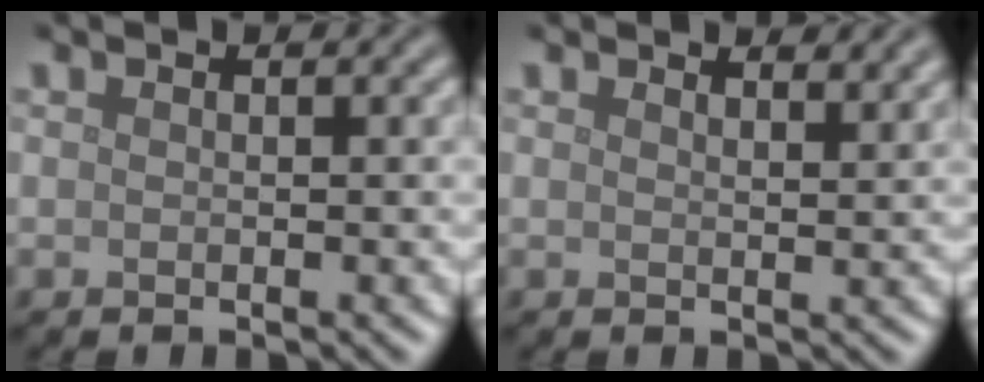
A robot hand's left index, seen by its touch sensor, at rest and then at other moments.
{"total": 3.0, "force": [2.6, 0.8, 1.1], "torque": [-0.007, 0.013, 0.024]}